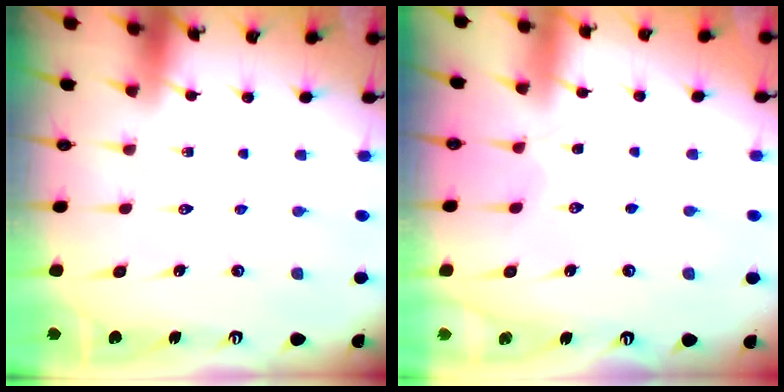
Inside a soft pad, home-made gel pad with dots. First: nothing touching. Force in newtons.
{"total": 2.6, "press": 2.5, "slide": 0.4}